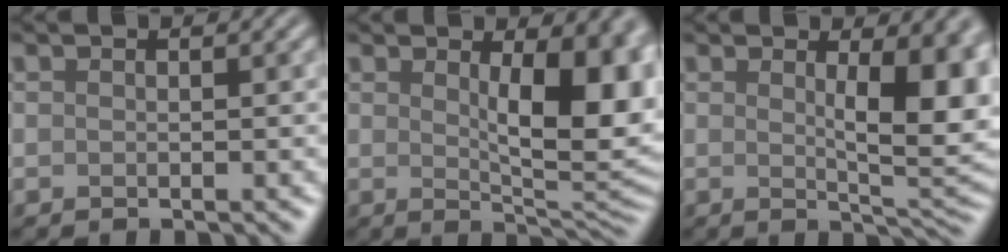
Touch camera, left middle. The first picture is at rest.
{"total": 8.5, "force": [1.7, 3.2, 7.7], "torque": [-0.100, -0.007, 0.034]}
{"total": 7.3, "force": [1.4, 2.2, 6.8], "torque": [-0.091, -0.010, 0.030]}